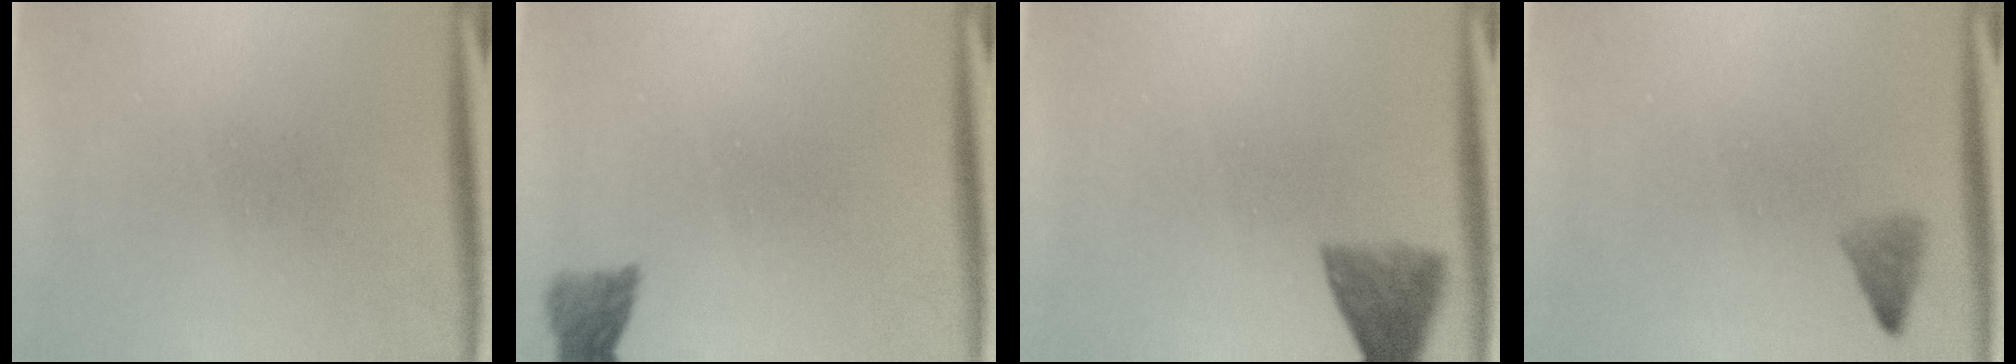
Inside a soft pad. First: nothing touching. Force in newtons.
{"total": 2.5}
{"total": 4.8}
{"total": 1.6}